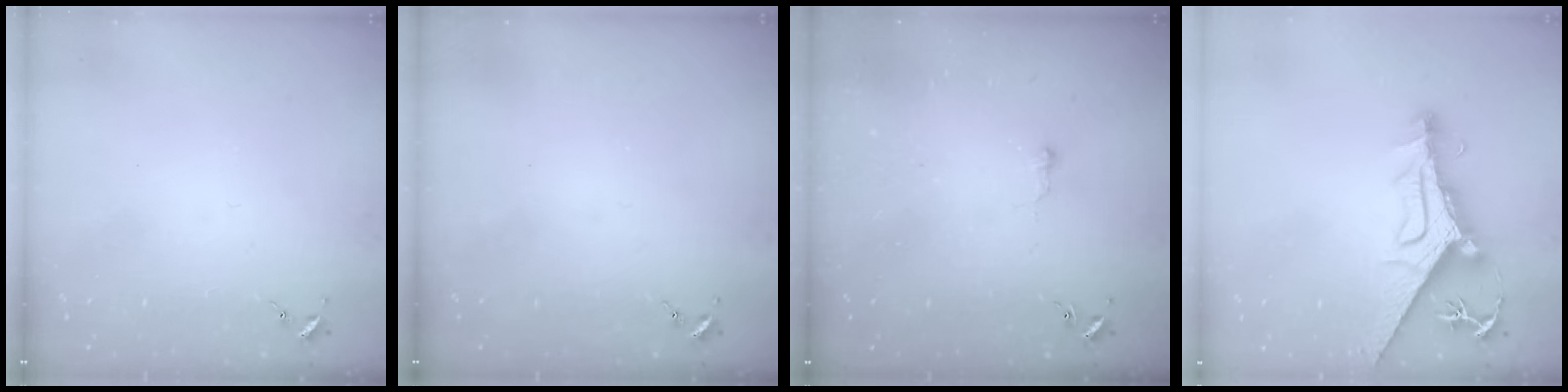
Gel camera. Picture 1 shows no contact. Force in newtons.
{"total": 0.0}
{"total": 6.2, "press": 6.2, "slide": 0.5}
{"total": 13.3, "press": 13.2, "slide": 1.4}